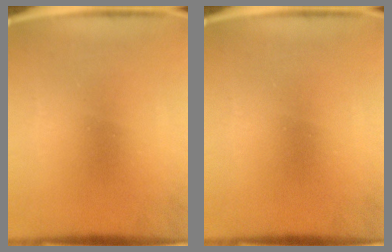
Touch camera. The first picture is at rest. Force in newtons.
{"total": 0.0}